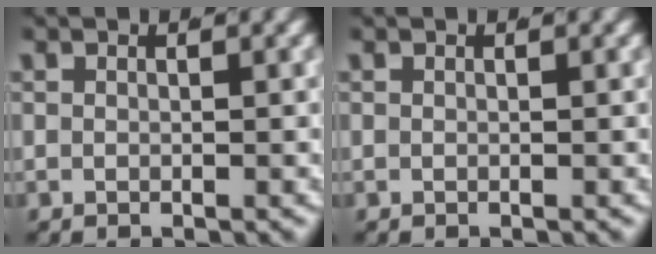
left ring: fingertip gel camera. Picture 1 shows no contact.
{"total": 0.0}